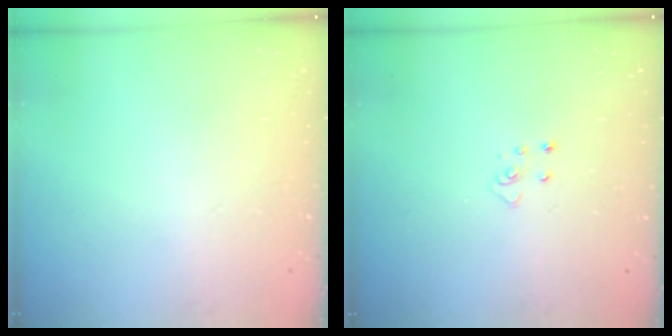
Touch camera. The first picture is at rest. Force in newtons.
{"total": 4.1, "press": 4.1, "slide": 0.4}